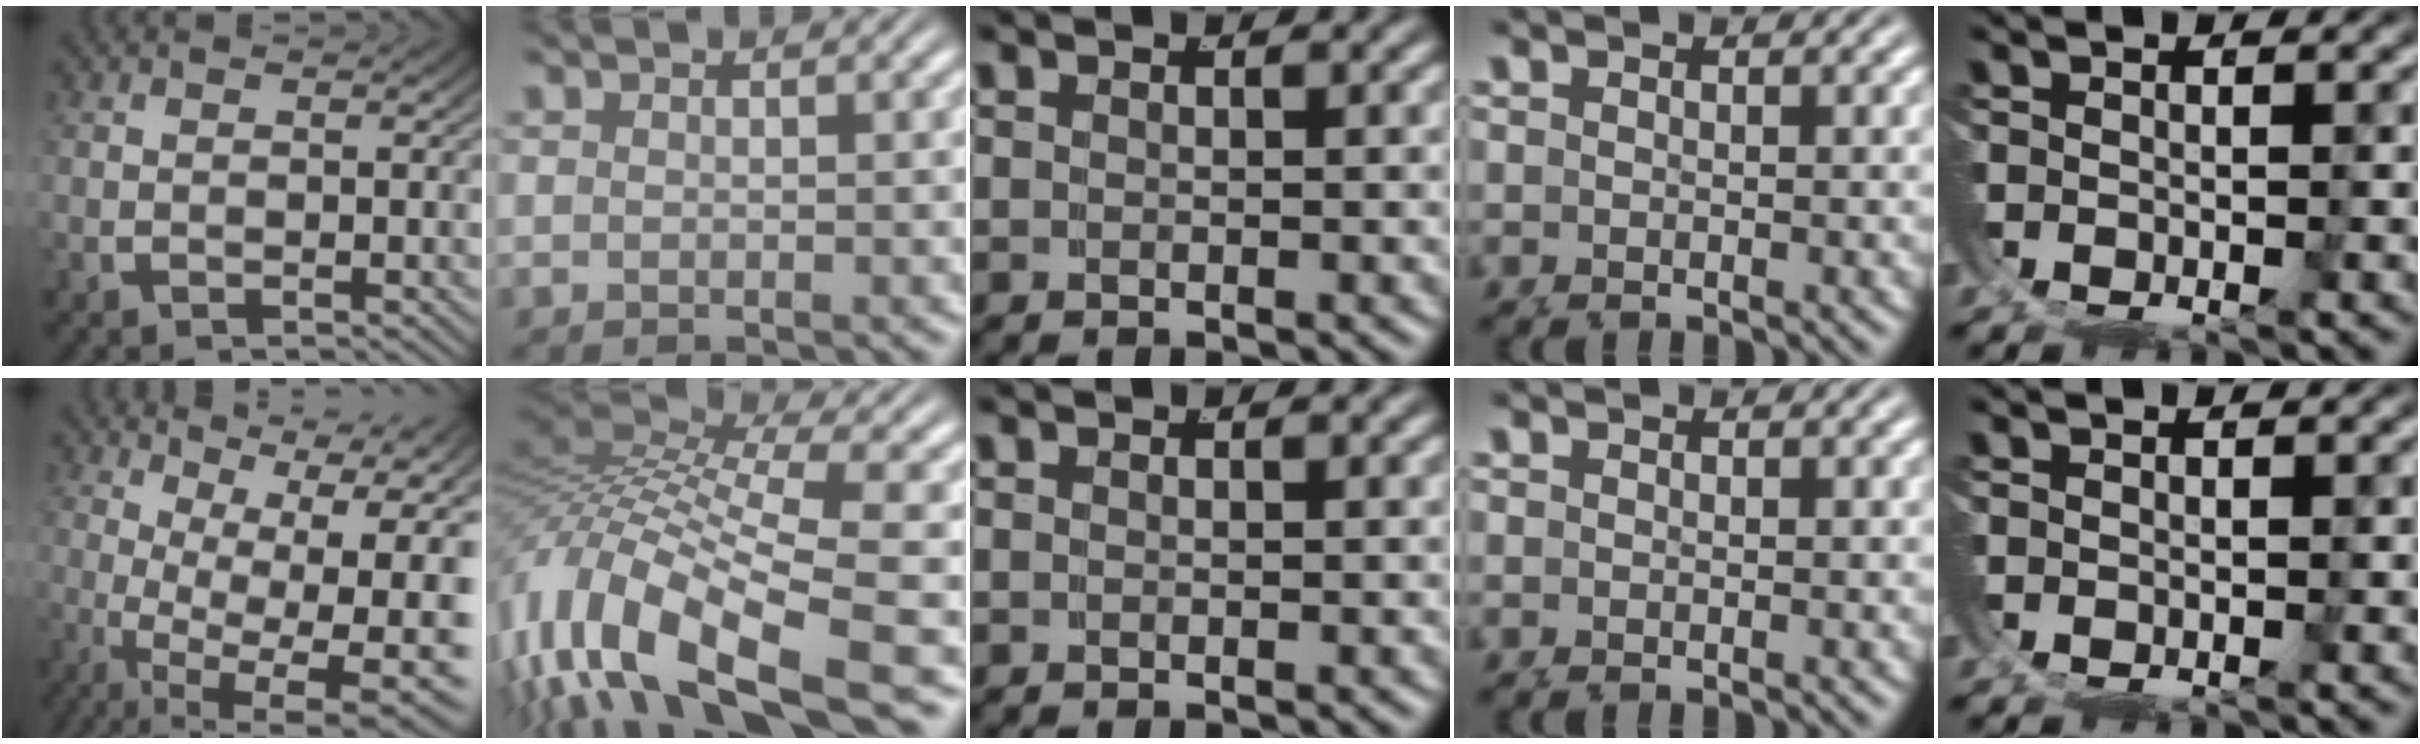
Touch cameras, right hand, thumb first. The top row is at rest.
{"thumb": {"total": 14.3, "force": [-0.7, 8.5, 11.4], "torque": [-0.184, -0.055, 0.009]}, "index": {"total": 13.5, "force": [-2.6, 8.4, 10.3], "torque": [-0.226, -0.029, -0.031]}}